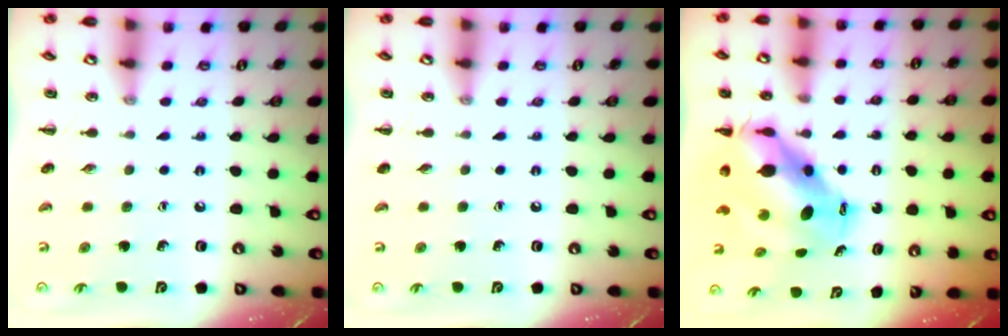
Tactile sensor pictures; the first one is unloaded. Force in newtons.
{"total": 0.0}
{"total": 12.0, "press": 11.6, "slide": 2.8}